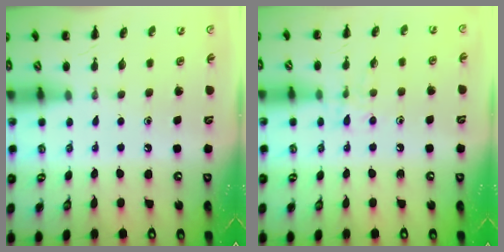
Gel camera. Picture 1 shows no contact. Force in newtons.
{"total": 7.7, "press": 7.5, "slide": 1.4}